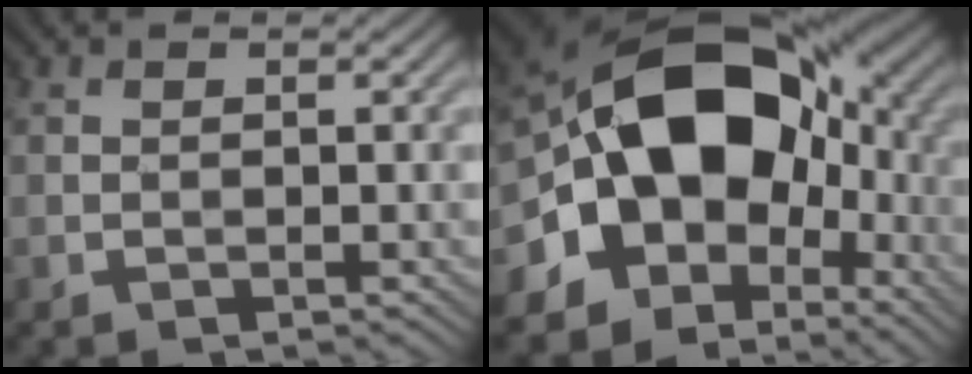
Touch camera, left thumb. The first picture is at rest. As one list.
[{"total": 18.8, "force": [-0.8, 13.8, 12.8], "torque": [-0.210, -0.006, -0.007]}]